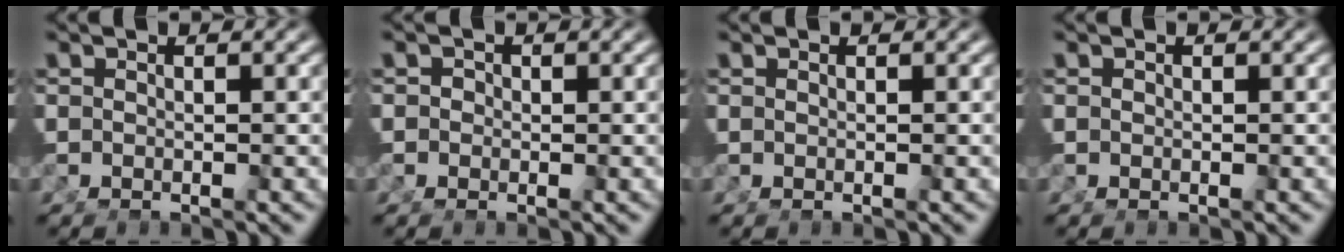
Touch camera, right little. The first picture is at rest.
{"total": 1.7, "force": [-0.3, 1.6, 0.4], "torque": [-0.011, -0.001, -0.012]}
{"total": 0.0}
{"total": 0.0}